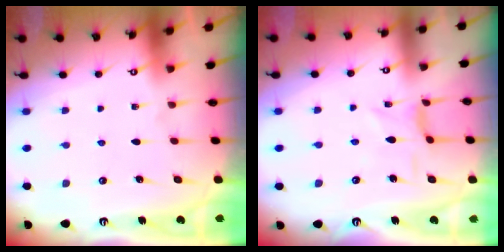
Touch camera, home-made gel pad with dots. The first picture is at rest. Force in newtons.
{"total": 1.0, "press": 0.9, "slide": 0.4}